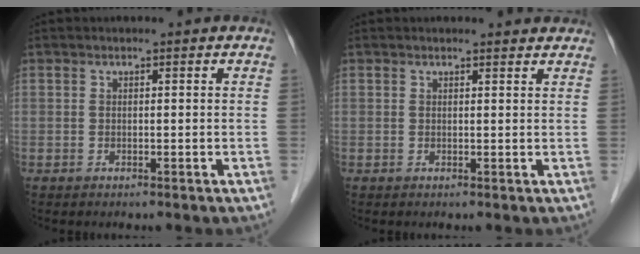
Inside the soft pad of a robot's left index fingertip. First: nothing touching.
{"total": 2.9, "force": [2.8, 0.8, 0.4], "torque": [0.001, 0.002, 0.025]}